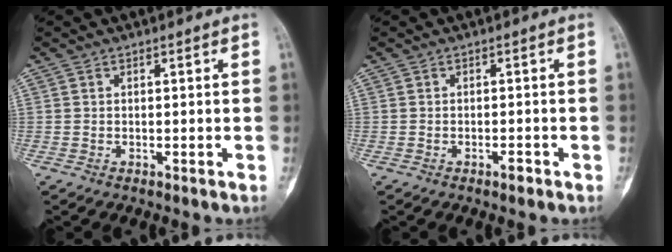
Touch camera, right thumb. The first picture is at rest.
{"total": 1.3, "force": [-0.9, 0.4, 0.9], "torque": [-0.015, 0.004, -0.015]}